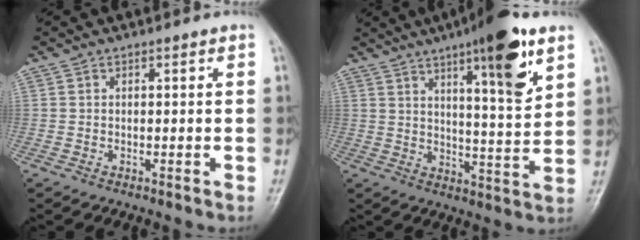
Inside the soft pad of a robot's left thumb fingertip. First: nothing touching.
{"total": 15.5, "force": [8.5, 3.0, 12.6], "torque": [-0.171, -0.043, 0.126]}